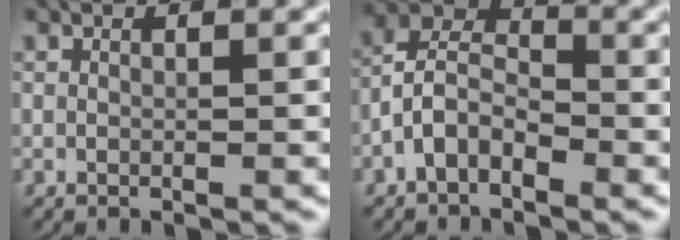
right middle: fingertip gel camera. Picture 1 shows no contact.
{"total": 6.0, "force": [-0.6, 4.8, 3.5], "torque": [-0.051, -0.001, -0.033]}